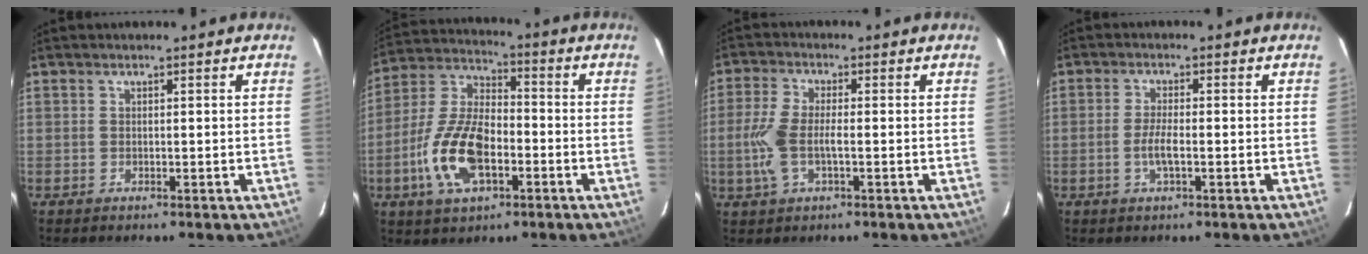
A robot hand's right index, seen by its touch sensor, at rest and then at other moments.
{"total": 15.1, "force": [-5.1, 7.3, 12.2], "torque": [-0.261, 0.004, -0.095]}
{"total": 7.2, "force": [-1.5, 2.9, 6.5], "torque": [-0.147, 0.000, -0.029]}
{"total": 3.4, "force": [-1.1, 0.6, 3.2], "torque": [-0.064, -0.004, -0.021]}